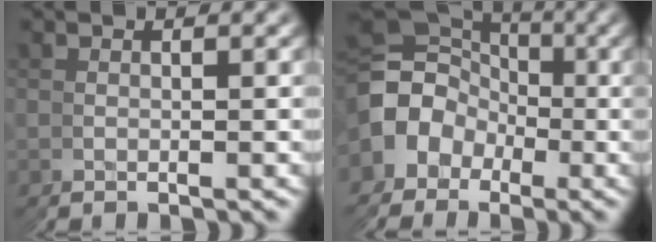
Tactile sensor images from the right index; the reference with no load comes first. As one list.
[{"total": 12.4, "force": [1.7, 11.5, 4.3], "torque": [-0.104, -0.007, 0.018]}]